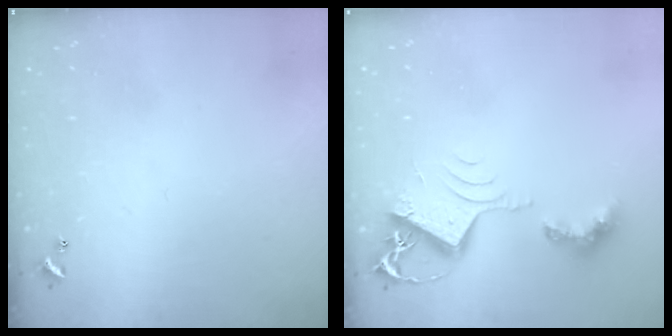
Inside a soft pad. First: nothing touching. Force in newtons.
{"total": 10.1, "press": 10.1, "slide": 0.9}